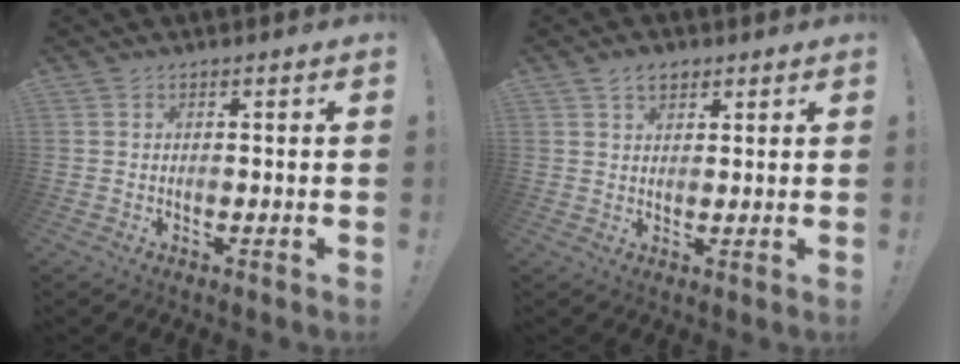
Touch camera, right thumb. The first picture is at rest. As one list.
[{"total": 4.2, "force": [2.6, 2.6, 2.0], "torque": [-0.024, -0.009, 0.045]}]